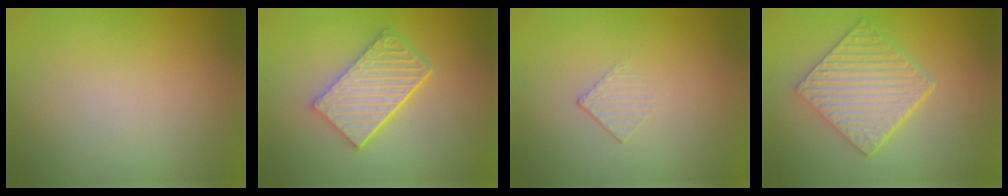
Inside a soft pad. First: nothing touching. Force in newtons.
{"total": 6.0, "press": 4.4, "slide": 4.1}
{"total": 1.2, "press": 0.4, "slide": 1.2}
{"total": 5.4, "press": 4.5, "slide": 3.1}